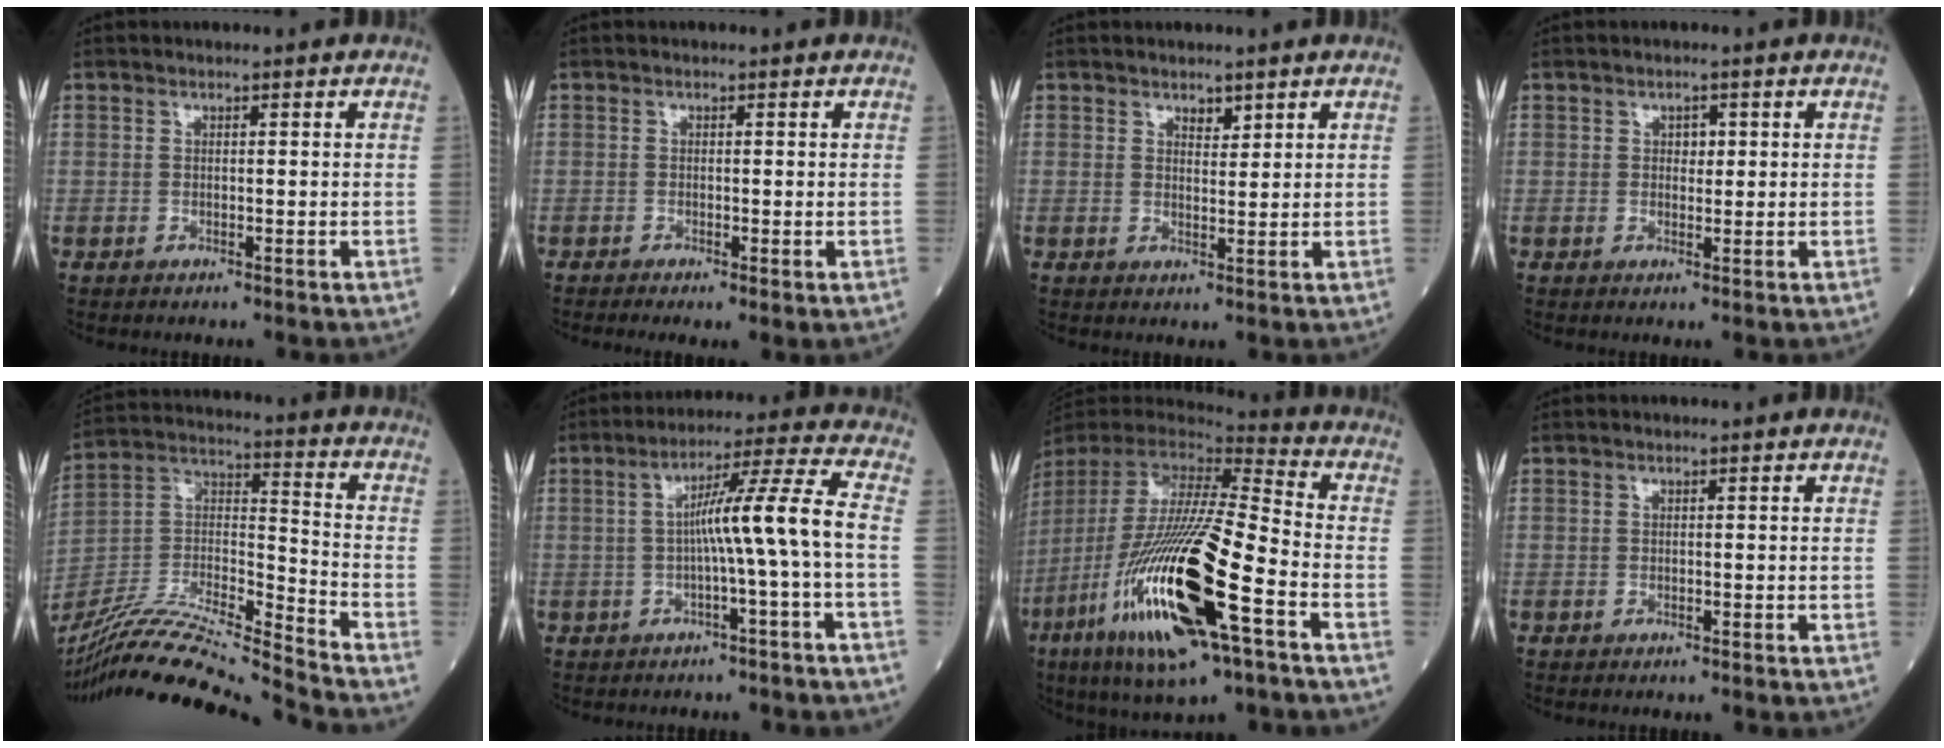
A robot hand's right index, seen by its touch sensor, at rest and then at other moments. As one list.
[{"total": 1.8, "force": [-0.9, 0.3, 1.5], "torque": [-0.027, -0.006, -0.015]}, {"total": 1.8, "force": [1.4, 0.8, 0.9], "torque": [-0.011, -0.002, 0.022]}, {"total": 1.6, "force": [0.4, 1.1, 1.1], "torque": [-0.011, 0.000, 0.005]}, {"total": 21.9, "force": [-20.2, -1.5, 8.5], "torque": [-0.182, -0.012, -0.359]}, {"total": 8.8, "force": [-1.1, -1.8, 8.5], "torque": [-0.141, 0.024, -0.014]}, {"total": 27.8, "force": [-10.8, 4.3, 25.3], "torque": [-0.533, -0.064, -0.198]}, {"total": 0.0}]